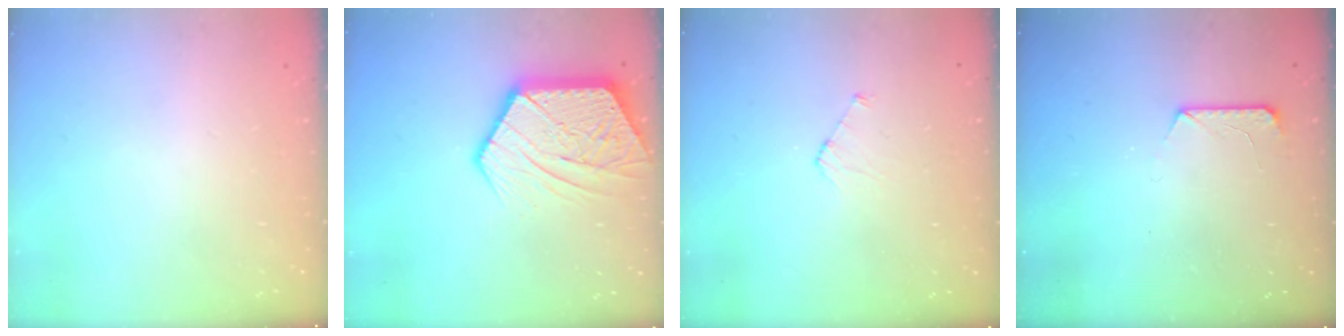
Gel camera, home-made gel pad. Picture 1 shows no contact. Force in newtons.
{"total": 18.1, "press": 18.1, "slide": 1.5}
{"total": 3.9, "press": 3.8, "slide": 0.3}
{"total": 7.3, "press": 7.3, "slide": 0.7}